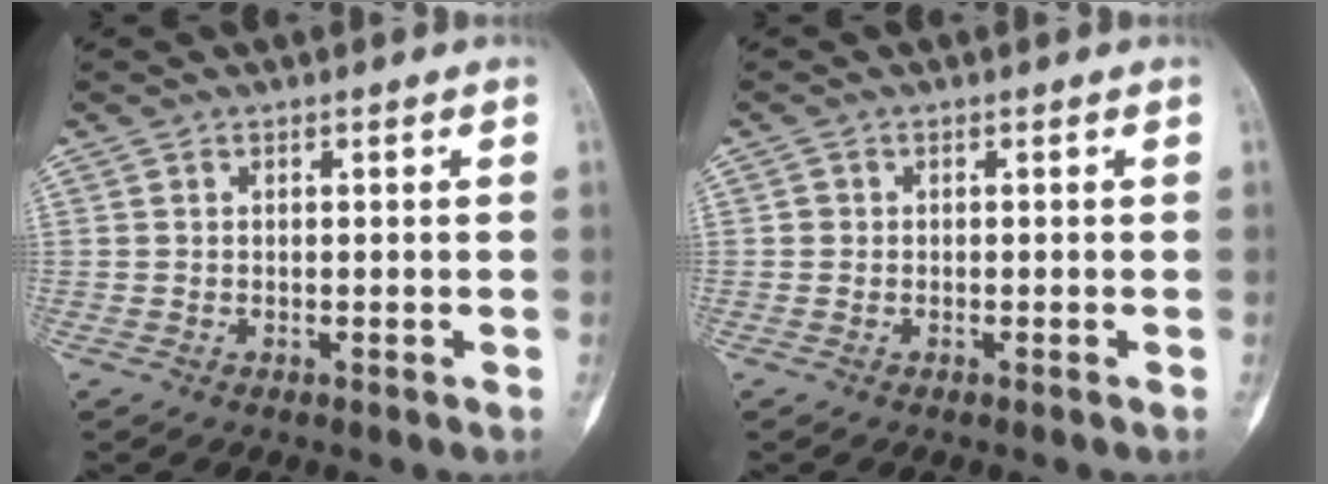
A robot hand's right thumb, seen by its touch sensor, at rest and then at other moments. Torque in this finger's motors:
{"motor_torque": [-0.31, 0.63, 0.18, -0.06, -0.06]}